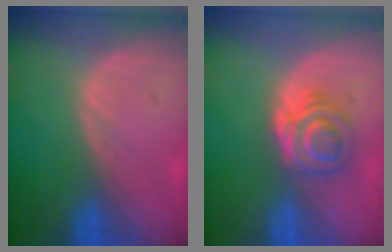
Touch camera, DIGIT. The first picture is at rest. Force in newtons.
{"total": 6.4, "press": 5.3, "slide": 3.6}